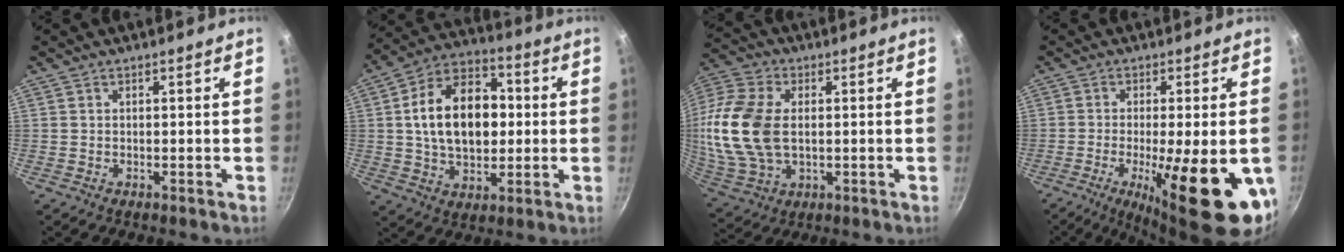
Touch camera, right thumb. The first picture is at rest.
{"total": 18.6, "force": [1.4, 12.3, 13.9], "torque": [-0.195, 0.022, 0.014]}
{"total": 20.5, "force": [1.2, 13.3, 15.5], "torque": [-0.333, 0.006, 0.025]}
{"total": 19.7, "force": [-5.8, 5.4, 18.0], "torque": [-0.244, -0.012, -0.075]}